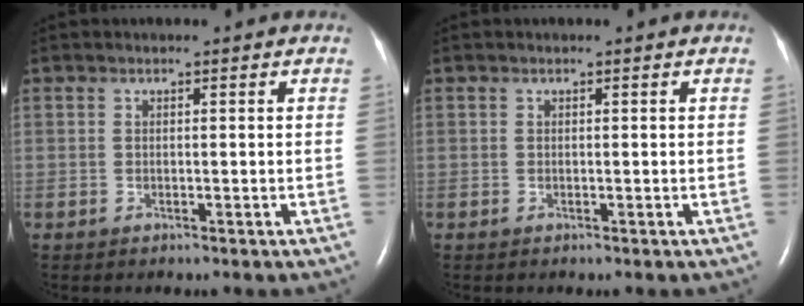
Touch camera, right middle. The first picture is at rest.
{"total": 0.0}